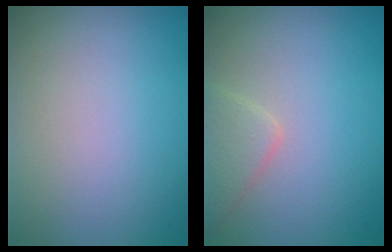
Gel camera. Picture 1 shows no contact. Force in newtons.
{"total": 2.2, "press": 2.2, "slide": 0.1}